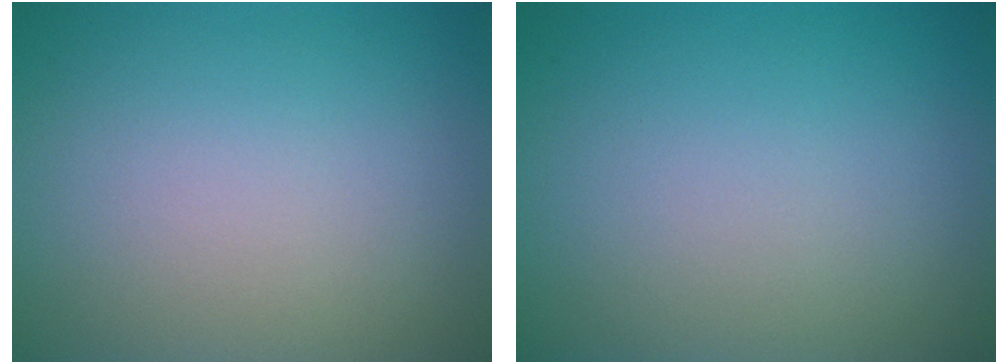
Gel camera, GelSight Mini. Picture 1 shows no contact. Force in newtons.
{"total": 0.0}